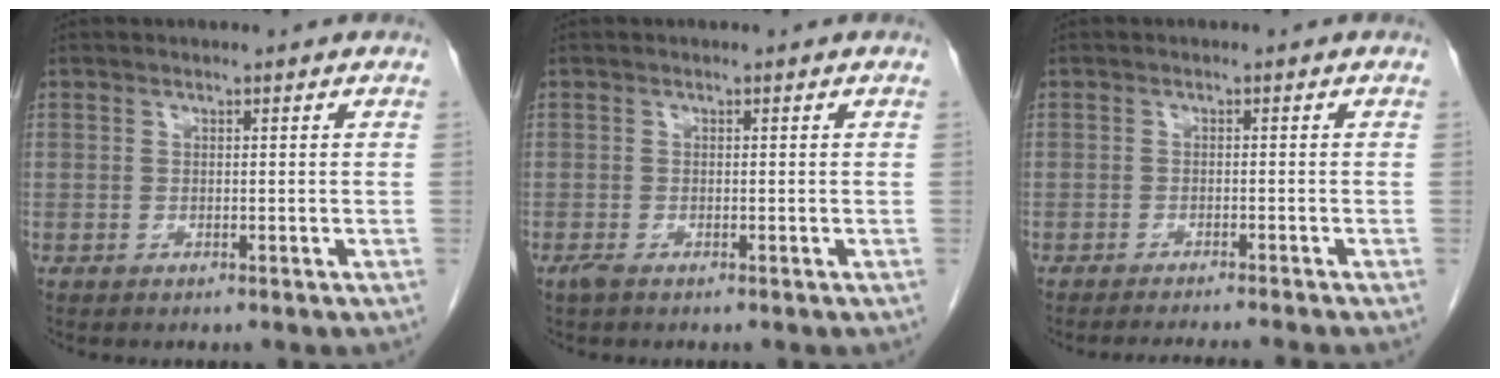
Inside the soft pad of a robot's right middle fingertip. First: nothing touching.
{"total": 0.9, "force": [-0.6, 0.1, 0.6], "torque": [-0.018, -0.004, -0.012]}
{"total": 5.8, "force": [-5.4, -0.9, 2.0], "torque": [-0.013, -0.011, -0.075]}